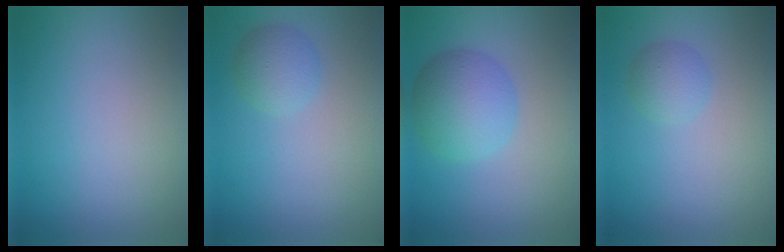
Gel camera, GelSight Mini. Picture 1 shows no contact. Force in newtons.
{"total": 2.2, "press": 2.2, "slide": 0.1}
{"total": 5.0, "press": 5.0, "slide": 0.2}
{"total": 1.8, "press": 1.8, "slide": 0.0}